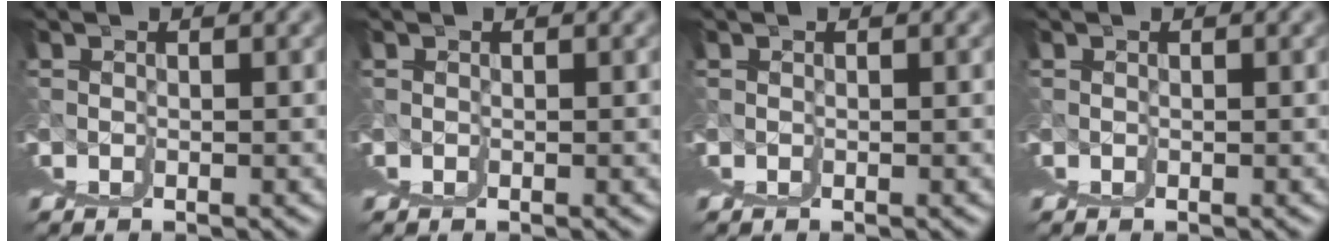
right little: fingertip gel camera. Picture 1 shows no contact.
{"total": 0.0}
{"total": 0.0}
{"total": 0.0}